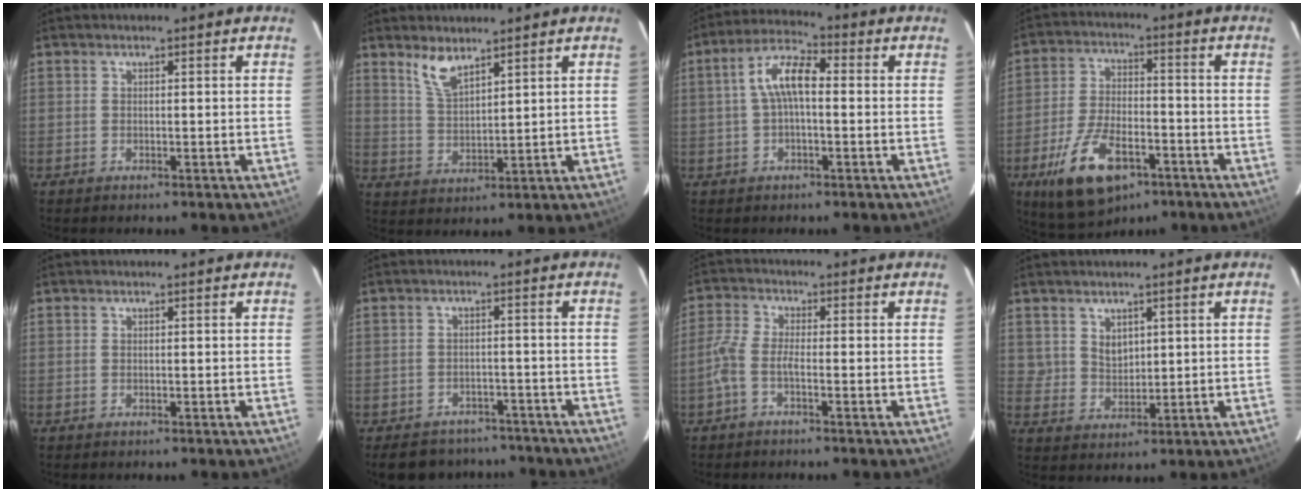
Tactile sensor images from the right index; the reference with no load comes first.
{"total": 5.6, "force": [4.3, 1.7, 3.2], "torque": [-0.063, -0.001, 0.091]}
{"total": 7.6, "force": [0.2, 3.0, 6.9], "torque": [-0.141, 0.024, 0.002]}
{"total": 15.3, "force": [-8.1, 7.3, 10.7], "torque": [-0.224, -0.019, -0.137]}
{"total": 0.0}
{"total": 13.9, "force": [-11.4, 6.6, 4.4], "torque": [-0.102, 0.016, -0.142]}
{"total": 3.6, "force": [-1.8, 0.8, 3.1], "torque": [-0.078, 0.006, -0.039]}
{"total": 4.1, "force": [2.4, 3.2, 1.0], "torque": [-0.010, 0.005, 0.052]}